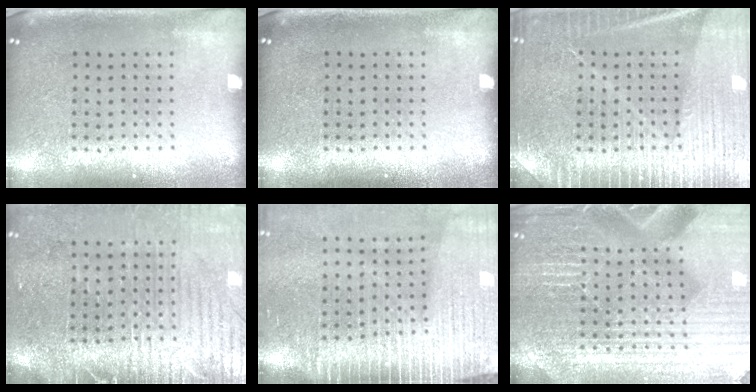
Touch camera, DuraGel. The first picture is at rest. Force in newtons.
{"total": 0.0}
{"total": 3.8, "press": 3.8, "slide": 0.6}
{"total": 3.7, "press": 3.3, "slide": 1.5}
{"total": 4.2, "press": 3.6, "slide": 2.2}
{"total": 5.2, "press": 4.8, "slide": 1.8}